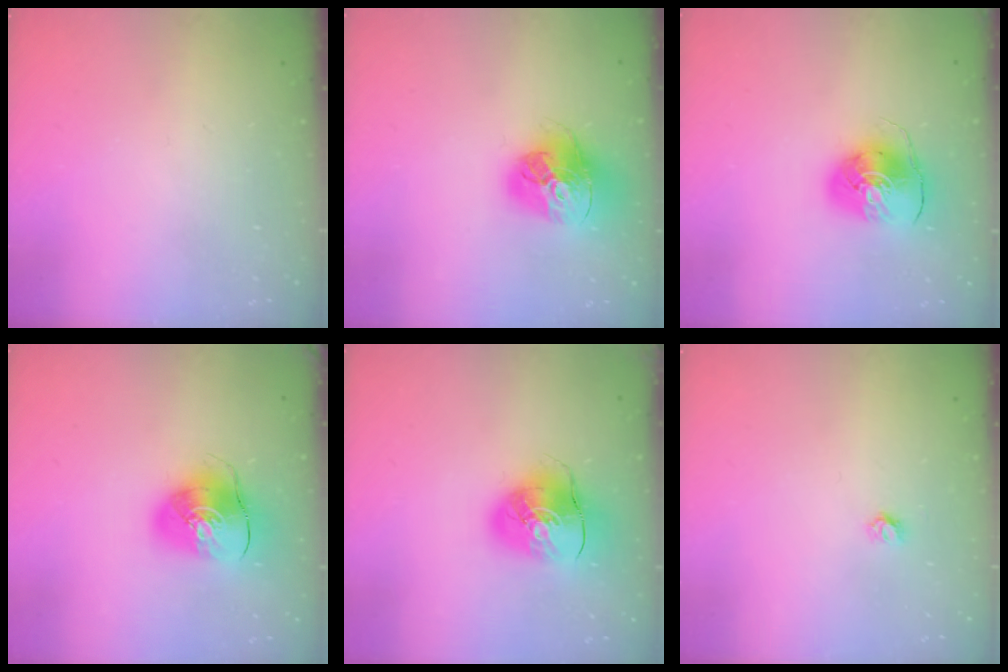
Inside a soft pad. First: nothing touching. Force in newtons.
{"total": 18.4, "press": 18.3, "slide": 1.8}
{"total": 9.3, "press": 9.2, "slide": 1.1}
{"total": 10.8, "press": 10.7, "slide": 1.5}
{"total": 10.8, "press": 10.6, "slide": 1.6}
{"total": 3.2, "press": 3.2, "slide": 0.3}